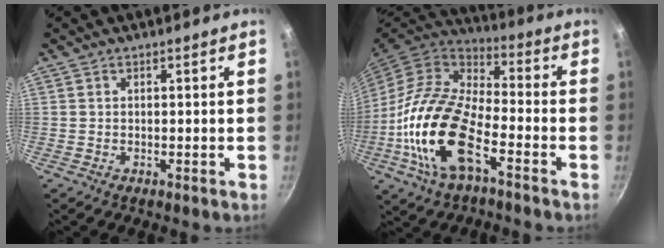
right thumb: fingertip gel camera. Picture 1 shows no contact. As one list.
[{"total": 20.0, "force": [-7.3, 9.2, 16.2], "torque": [-0.323, 0.041, -0.141]}]